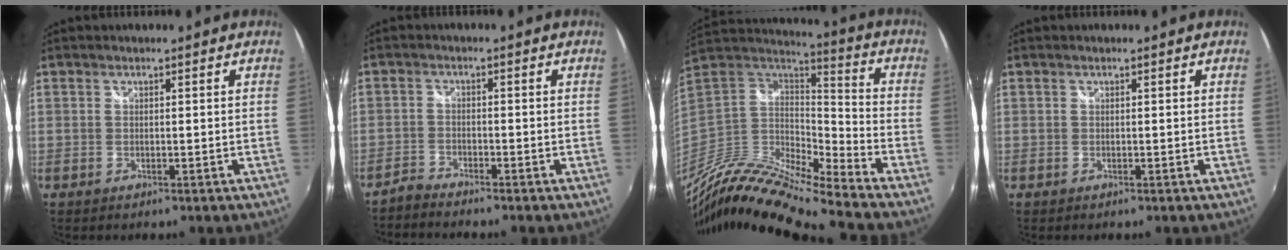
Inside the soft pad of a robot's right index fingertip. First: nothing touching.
{"total": 2.5, "force": [-2.5, 0.3, 0.1], "torque": [-0.010, -0.007, -0.056]}
{"total": 18.4, "force": [-14.9, 2.0, 10.7], "torque": [-0.205, -0.032, -0.294]}
{"total": 0.0}